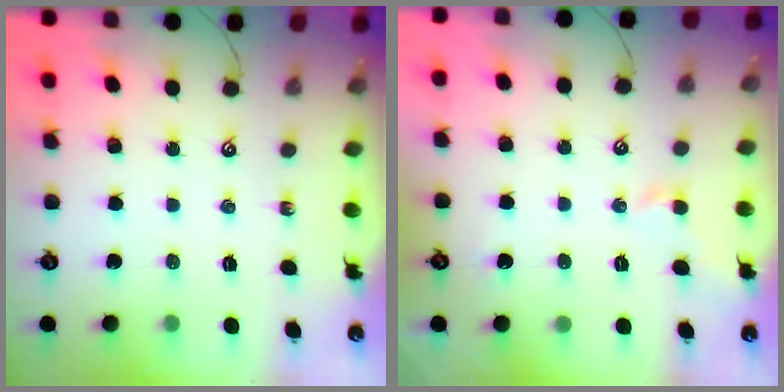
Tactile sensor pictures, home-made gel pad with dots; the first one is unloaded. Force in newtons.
{"total": 0.9, "press": 0.8, "slide": 0.3}